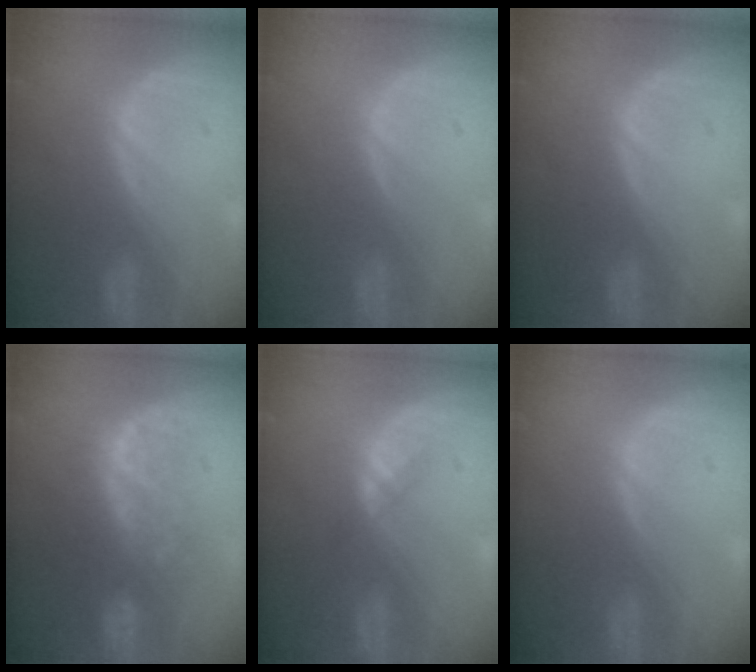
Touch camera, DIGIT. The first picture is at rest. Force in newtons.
{"total": 0.0}
{"total": 0.0}
{"total": 8.3, "press": 7.9, "slide": 2.5}
{"total": 1.3, "press": 1.3, "slide": 0.2}
{"total": 0.0}